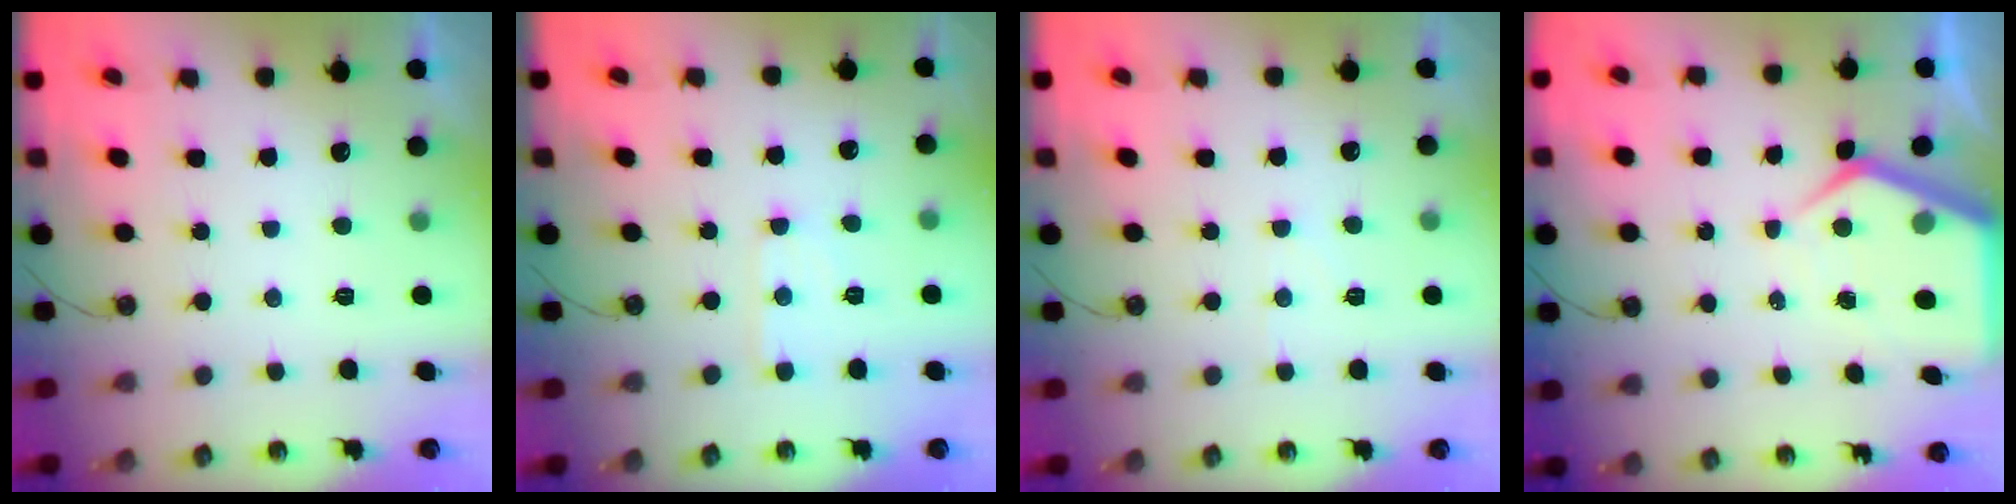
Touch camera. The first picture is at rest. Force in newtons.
{"total": 3.4, "press": 3.4, "slide": 0.5}
{"total": 2.9, "press": 2.9, "slide": 0.5}
{"total": 7.4, "press": 7.3, "slide": 0.6}